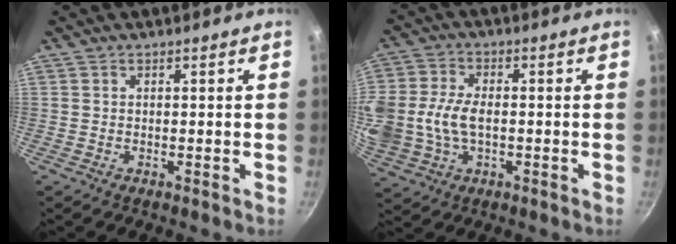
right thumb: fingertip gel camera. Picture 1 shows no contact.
{"total": 15.1, "force": [-1.0, 10.5, 10.9], "torque": [-0.251, 0.018, -0.019]}